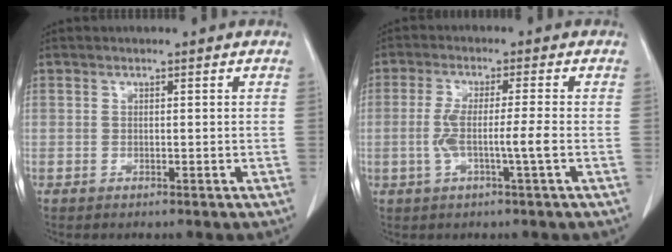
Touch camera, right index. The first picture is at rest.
{"total": 5.5, "force": [-1.3, -0.4, 5.4], "torque": [-0.113, 0.001, -0.023]}